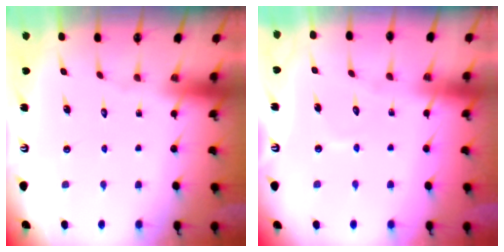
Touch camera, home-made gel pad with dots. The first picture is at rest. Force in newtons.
{"total": 4.8, "press": 4.7, "slide": 0.2}